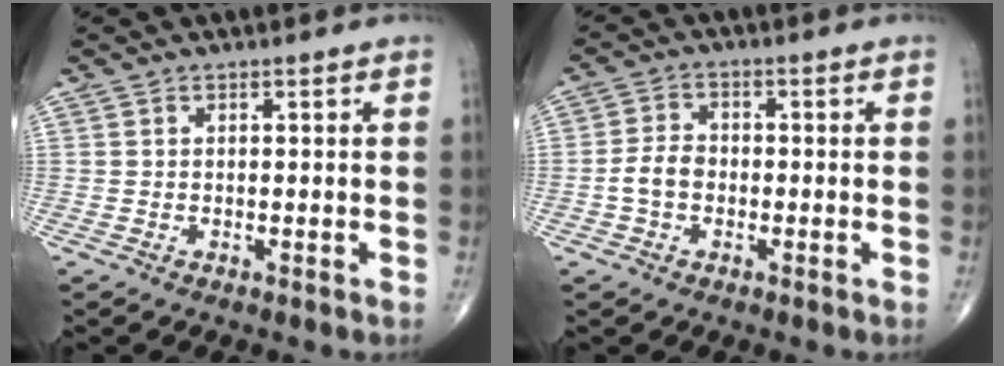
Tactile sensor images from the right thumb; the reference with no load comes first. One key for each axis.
{"total": 5.6, "fx": -1.5, "fy": 3.9, "fz": 3.6, "tx": -0.067, "ty": 0.020, "tz": -0.036}